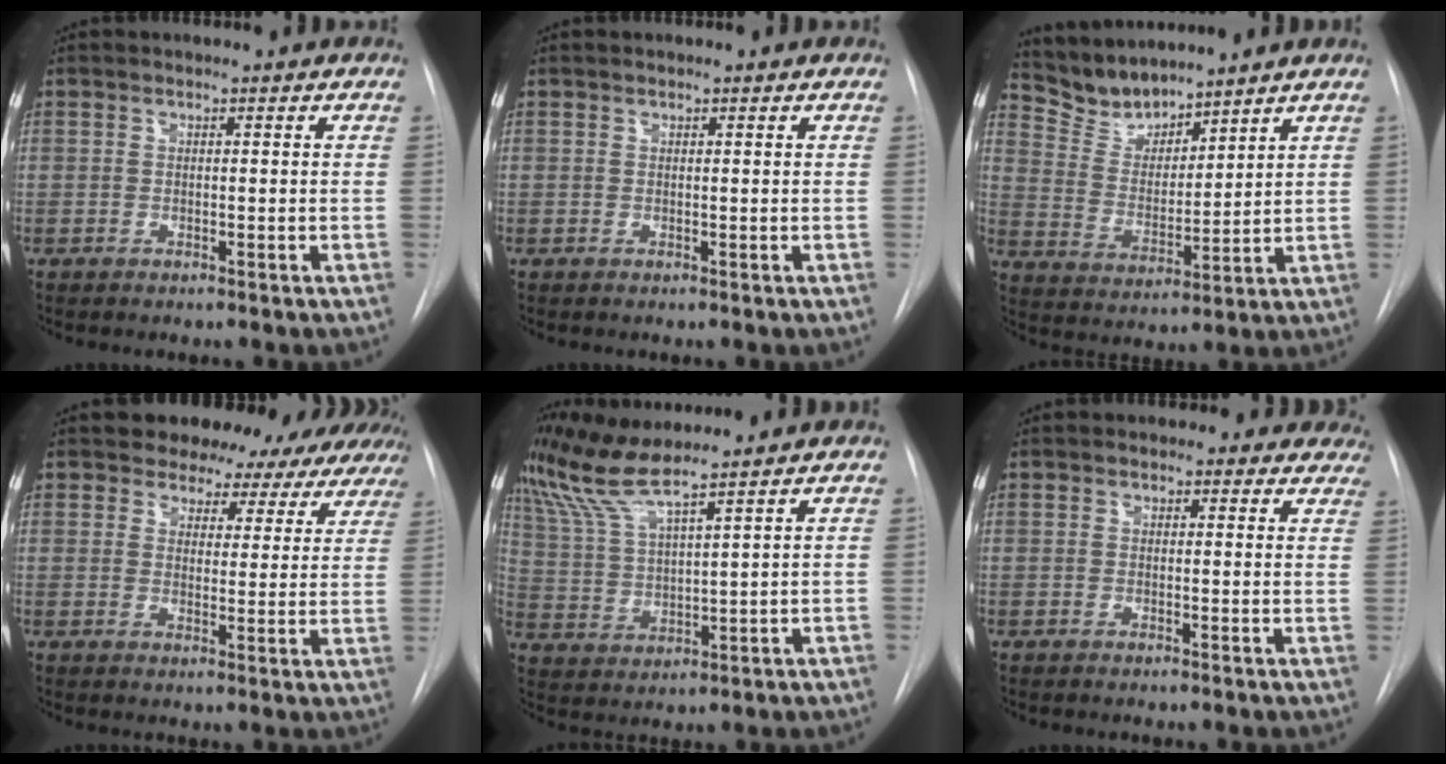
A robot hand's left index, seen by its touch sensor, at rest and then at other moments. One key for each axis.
{"total": 0.0}
{"total": 7.8, "fx": 7.6, "fy": 1.5, "fz": 0.7, "tx": -0.025, "ty": 0.007, "tz": 0.162}
{"total": 16.4, "fx": 14.8, "fy": 6.9, "fz": 1.6, "tx": 0.004, "ty": -0.005, "tz": 0.148}
{"total": 8.8, "fx": 7.5, "fy": -0.4, "fz": 4.5, "tx": -0.105, "ty": 0.014, "tz": 0.151}
{"total": 8.0, "fx": 7.2, "fy": 3.6, "fz": 0.5, "tx": 0.044, "ty": -0.005, "tz": 0.051}